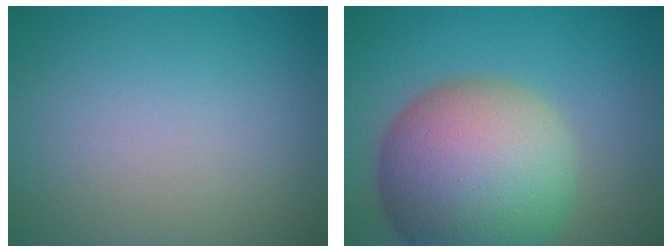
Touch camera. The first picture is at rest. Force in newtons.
{"total": 14.8, "press": 14.8, "slide": 0.9}